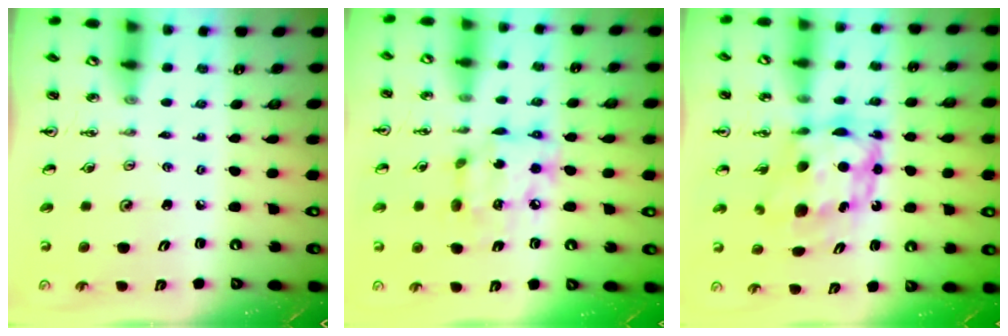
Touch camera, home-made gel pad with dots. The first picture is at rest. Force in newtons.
{"total": 11.0, "press": 11.0, "slide": 0.8}
{"total": 7.6, "press": 7.6, "slide": 0.4}